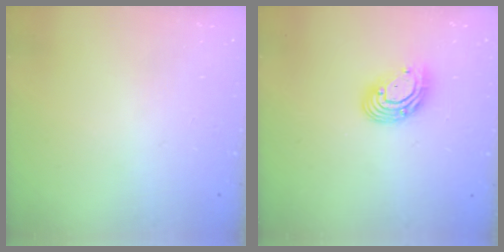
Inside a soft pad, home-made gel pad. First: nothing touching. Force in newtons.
{"total": 9.9, "press": 9.8, "slide": 1.2}